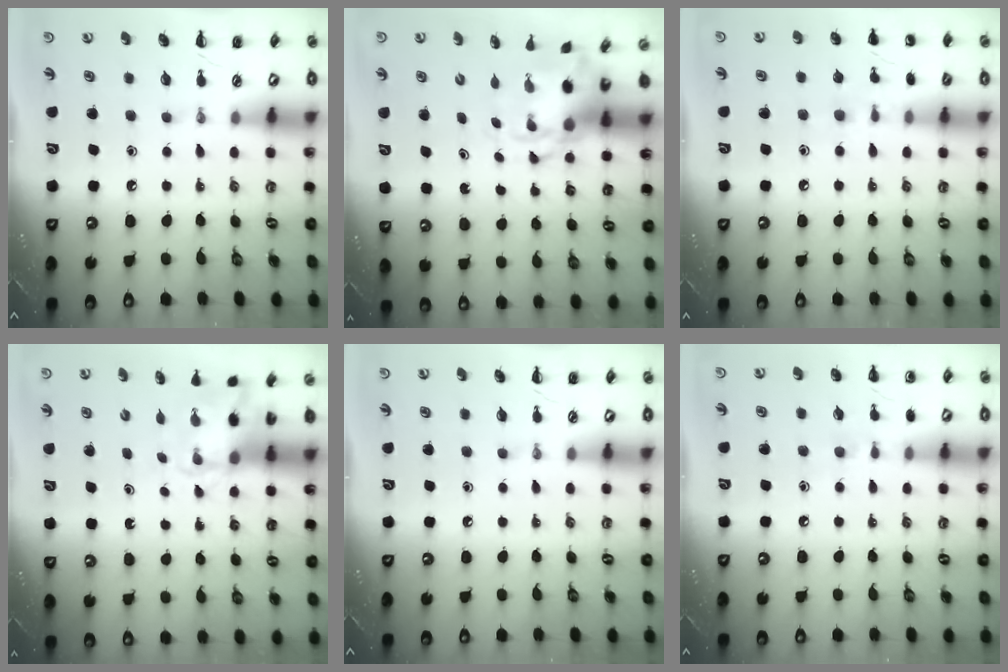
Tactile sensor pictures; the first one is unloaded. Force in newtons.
{"total": 3.7, "press": 3.6, "slide": 0.8}
{"total": 7.4, "press": 7.2, "slide": 1.9}
{"total": 4.5, "press": 4.5, "slide": 0.3}
{"total": 0.0}
{"total": 5.8, "press": 5.5, "slide": 1.8}